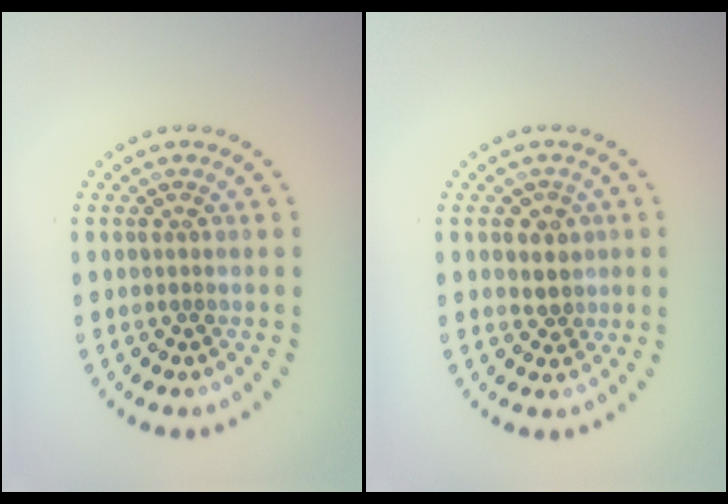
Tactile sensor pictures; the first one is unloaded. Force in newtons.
{"total": 2.5, "press": 2.3, "slide": 1.0}